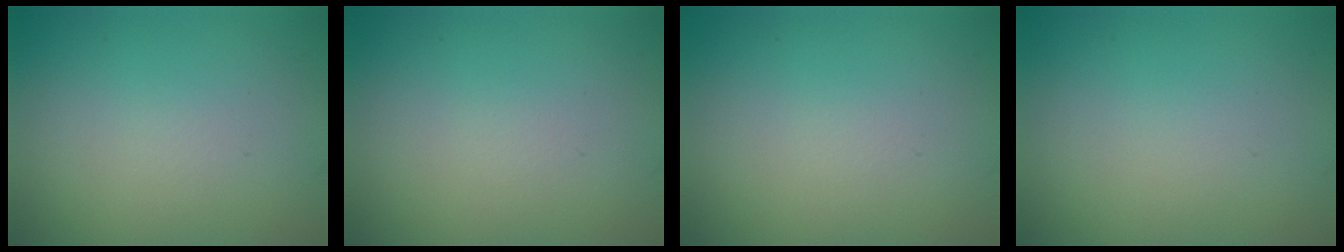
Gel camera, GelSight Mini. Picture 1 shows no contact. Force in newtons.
{"total": 0.0}
{"total": 0.0}
{"total": 0.0}